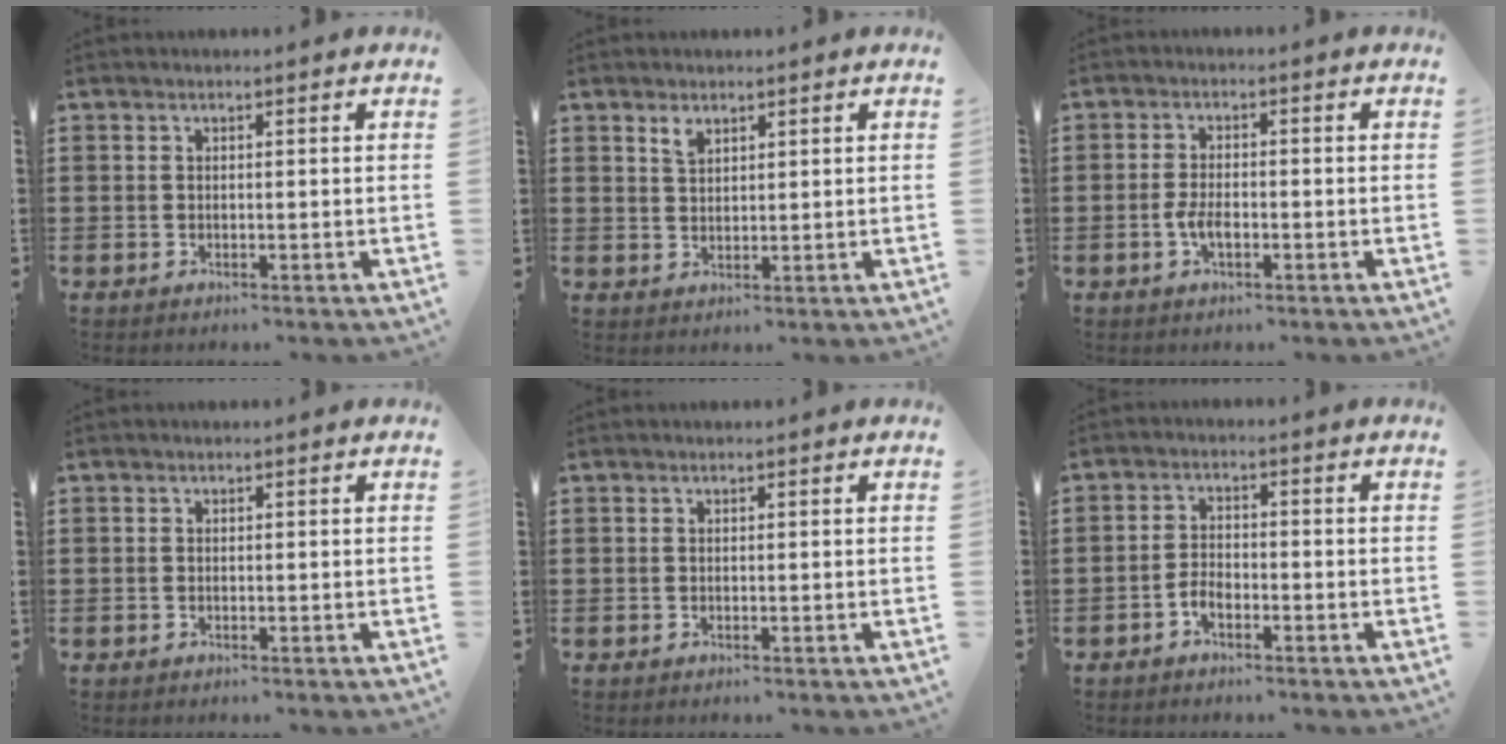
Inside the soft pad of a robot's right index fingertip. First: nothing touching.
{"total": 2.1, "force": [1.6, 1.0, 1.0], "torque": [-0.015, -0.001, 0.029]}
{"total": 3.2, "force": [-1.1, 1.3, 2.7], "torque": [-0.064, -0.005, -0.021]}
{"total": 0.0}
{"total": 0.0}
{"total": 2.5, "force": [-1.6, 1.1, 1.6], "torque": [-0.040, 0.000, -0.033]}